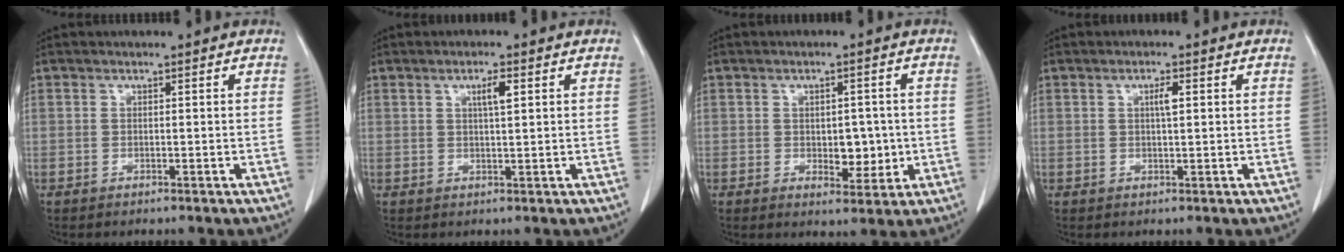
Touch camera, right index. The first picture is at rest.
{"total": 2.5, "force": [1.0, 0.2, 2.3], "torque": [-0.041, -0.001, 0.016]}
{"total": 4.7, "force": [-0.4, 2.8, 3.8], "torque": [-0.041, -0.001, 0.002]}
{"total": 1.8, "force": [0.5, 0.2, 1.8], "torque": [-0.033, 0.002, 0.008]}